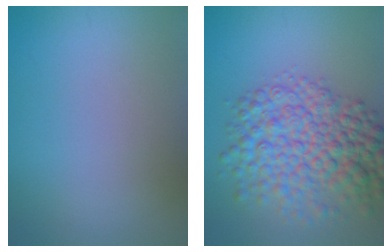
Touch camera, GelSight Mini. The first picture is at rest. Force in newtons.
{"total": 8.2, "press": 8.2, "slide": 0.2}